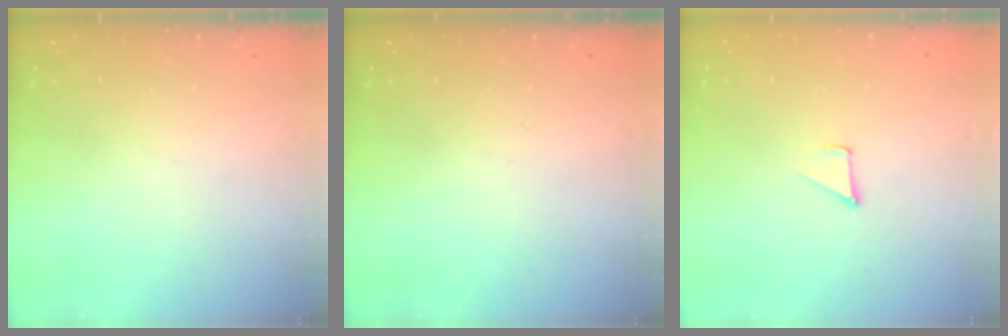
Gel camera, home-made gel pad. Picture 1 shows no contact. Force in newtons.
{"total": 0.0}
{"total": 2.3, "press": 2.3, "slide": 0.2}